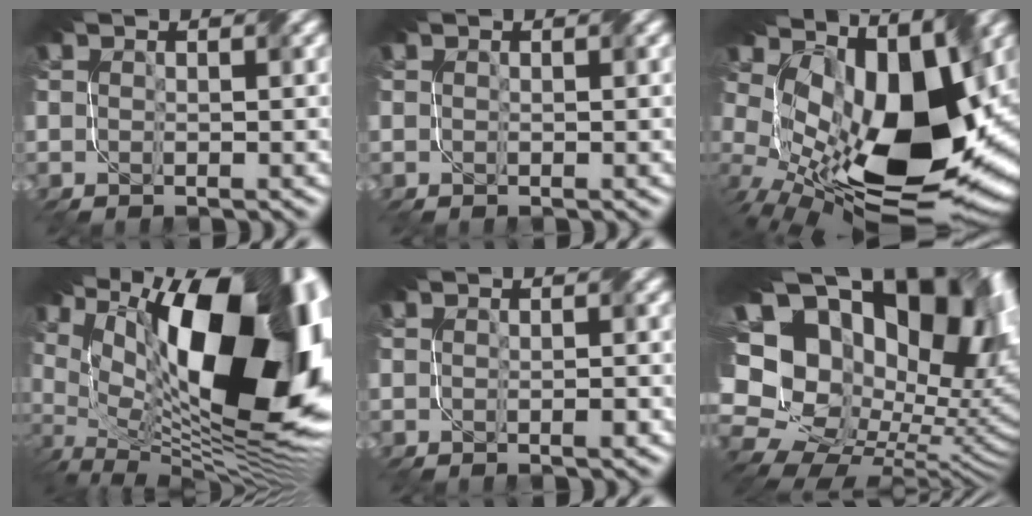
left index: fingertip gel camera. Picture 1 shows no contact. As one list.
[{"total": 0.0}, {"total": 16.2, "force": [2.1, 9.0, 13.4], "torque": [-0.228, -0.003, 0.046]}, {"total": 20.8, "force": [4.4, 9.7, 17.9], "torque": [-0.265, -0.001, 0.100]}, {"total": 0.8, "force": [-0.6, -0.1, 0.6], "torque": [-0.012, -0.002, -0.008]}, {"total": 20.8, "force": [5.1, 14.1, 14.4], "torque": [-0.288, 0.026, 0.123]}]